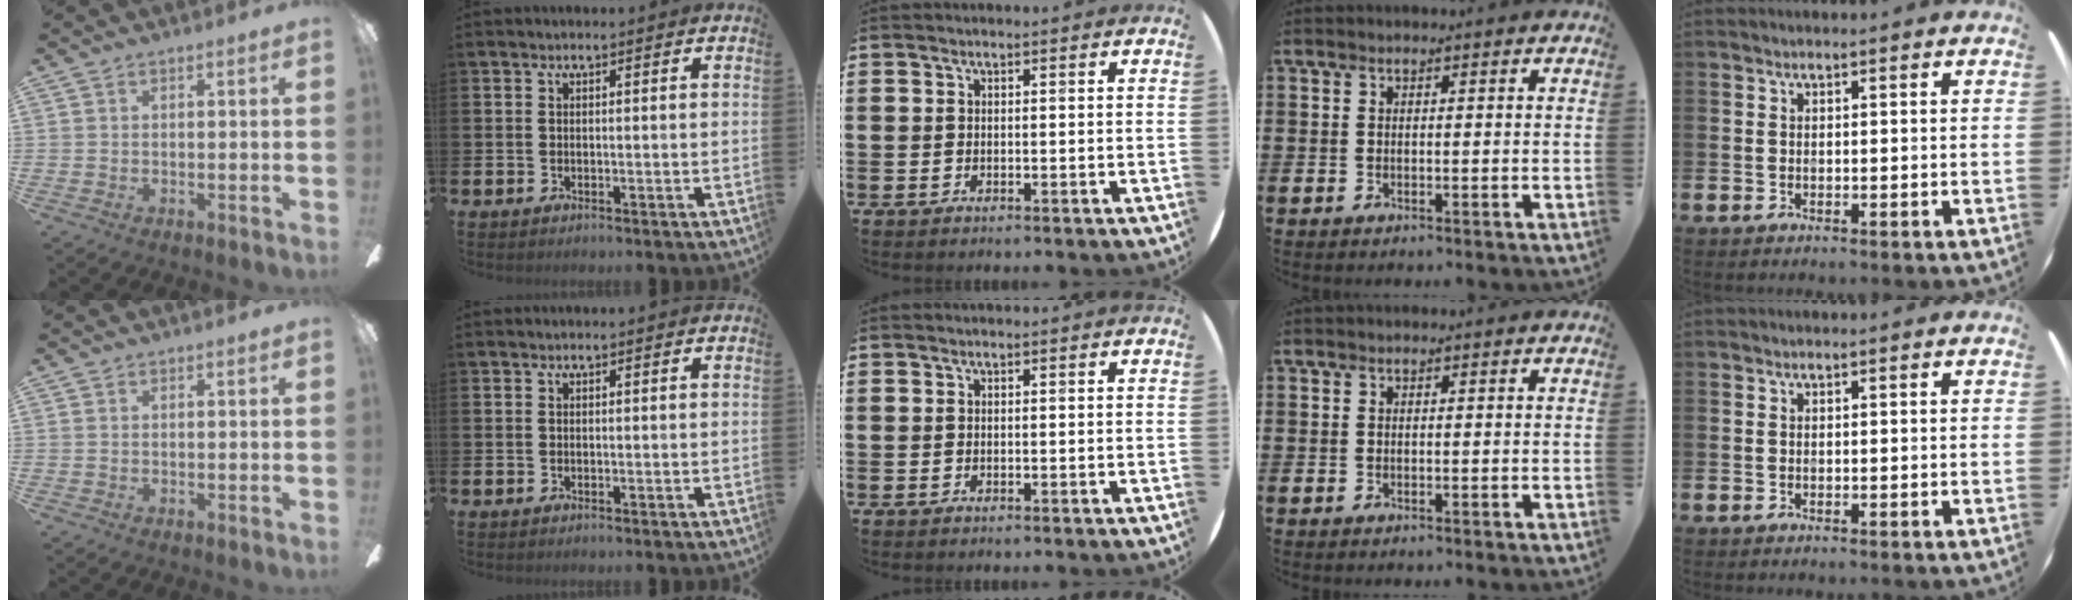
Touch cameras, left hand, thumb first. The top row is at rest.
{}